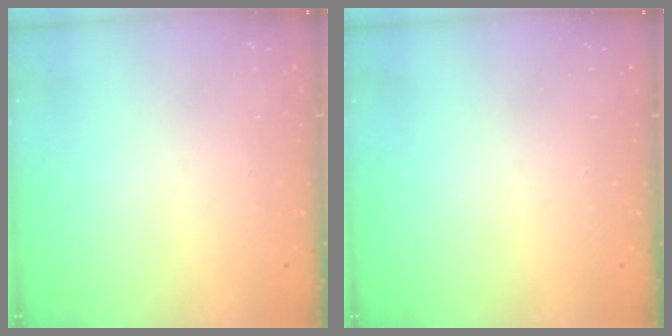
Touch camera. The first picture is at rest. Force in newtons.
{"total": 0.0}